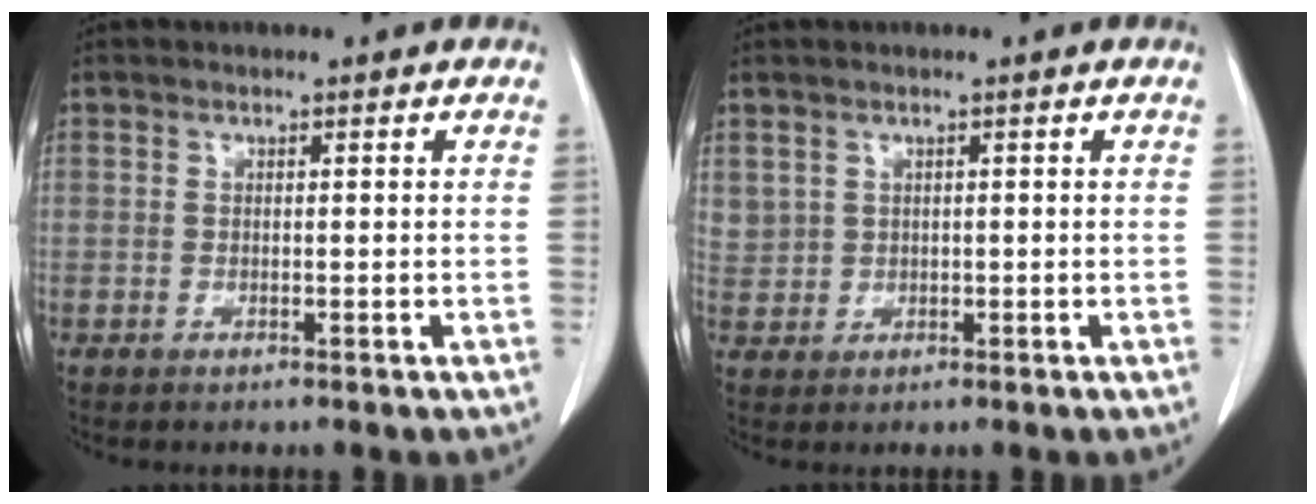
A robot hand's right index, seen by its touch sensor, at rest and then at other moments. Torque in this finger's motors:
{"motor_torque": [0.39, 0.30, 0.20, 0.06]}